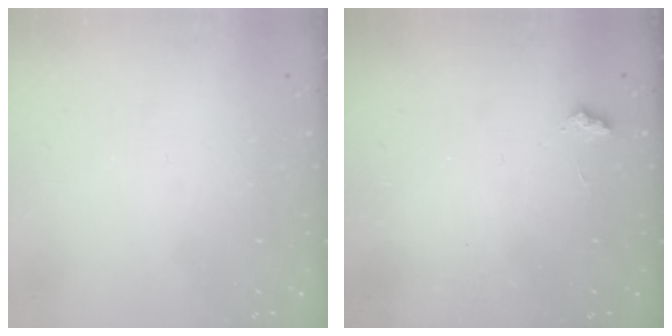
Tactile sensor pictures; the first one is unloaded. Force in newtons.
{"total": 2.7, "press": 2.7, "slide": 0.4}